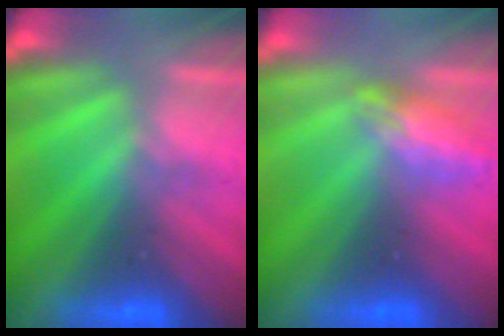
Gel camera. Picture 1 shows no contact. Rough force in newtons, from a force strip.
{"total": 2.4}